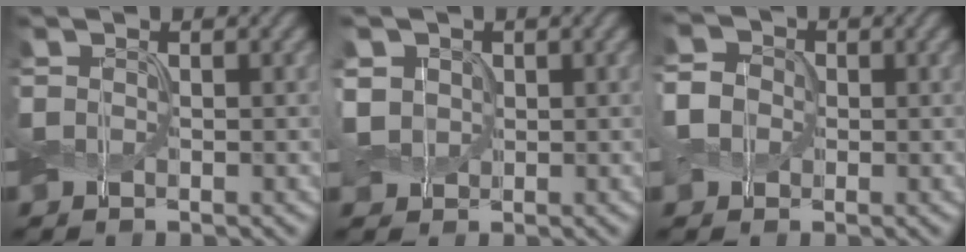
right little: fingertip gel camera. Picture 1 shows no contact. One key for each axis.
{"total": 2.4, "fx": 0.5, "fy": 2.1, "fz": 1.0, "tx": -0.033, "ty": 0.005, "tz": 0.003}
{"total": 4.2, "fx": 0.2, "fy": 3.7, "fz": 1.9, "tx": -0.039, "ty": 0.026, "tz": -0.023}